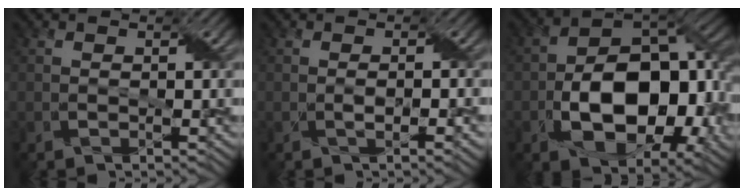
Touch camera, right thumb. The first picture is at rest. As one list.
[{"total": 2.1, "force": [-0.4, 0.3, 2.0], "torque": [-0.040, 0.001, -0.006]}, {"total": 14.9, "force": [-3.2, 8.8, 11.5], "torque": [-0.182, -0.008, -0.061]}]